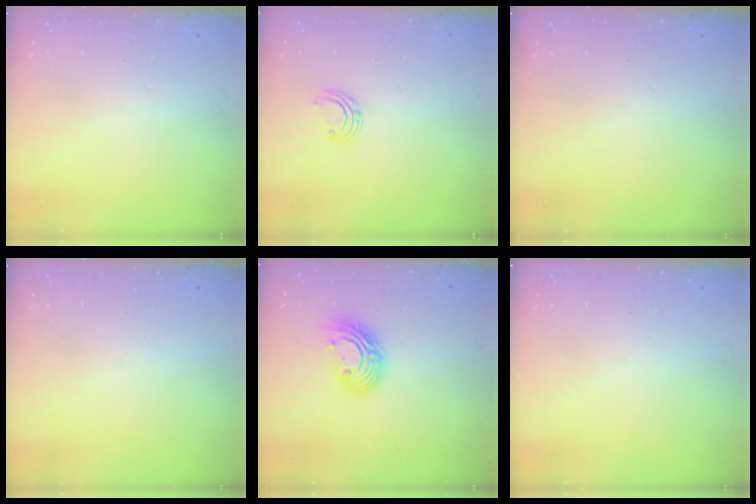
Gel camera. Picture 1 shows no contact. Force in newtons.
{"total": 5.2, "press": 5.2, "slide": 0.6}
{"total": 0.0}
{"total": 0.0}
{"total": 11.9, "press": 11.9, "slide": 1.0}
{"total": 0.0}